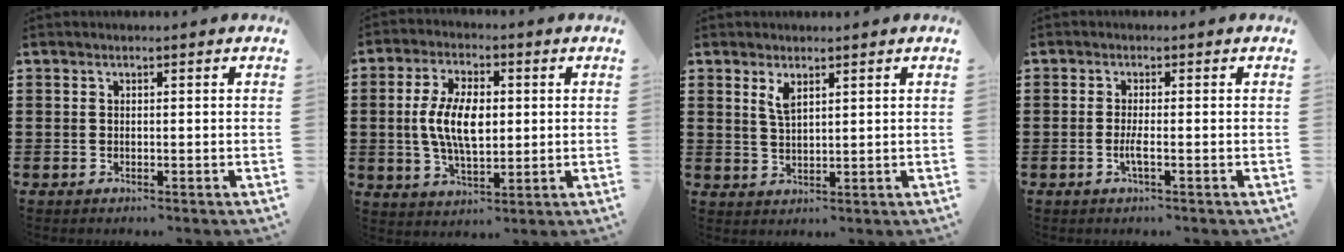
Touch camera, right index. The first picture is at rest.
{"total": 8.7, "force": [0.3, 4.2, 7.6], "torque": [-0.162, 0.008, 0.001]}
{"total": 2.7, "force": [1.7, 0.9, 1.9], "torque": [-0.043, 0.003, 0.029]}
{"total": 2.3, "force": [-0.8, 0.1, 2.2], "torque": [-0.045, -0.004, -0.017]}